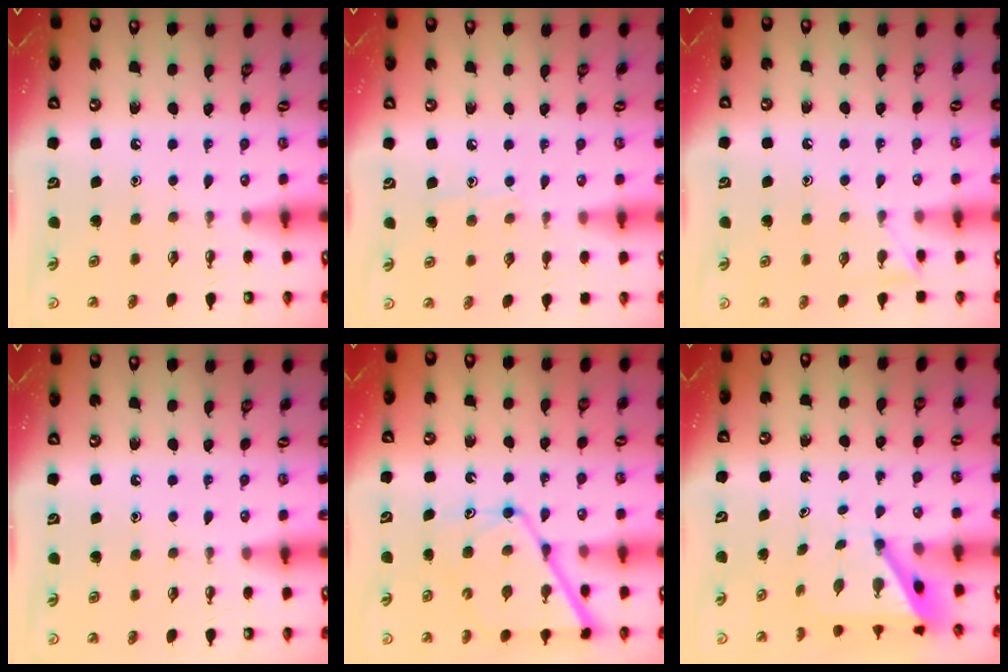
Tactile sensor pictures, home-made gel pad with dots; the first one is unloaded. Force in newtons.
{"total": 5.9, "press": 5.8, "slide": 0.7}
{"total": 6.1, "press": 6.1, "slide": 0.5}
{"total": 0.0}
{"total": 12.5, "press": 12.5, "slide": 1.3}
{"total": 6.1, "press": 6.1, "slide": 0.3}